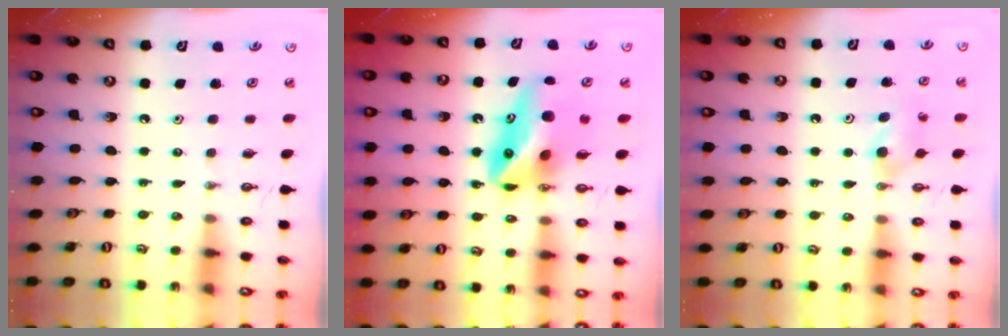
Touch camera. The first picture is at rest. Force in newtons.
{"total": 10.9, "press": 10.8, "slide": 1.6}
{"total": 4.7, "press": 4.7, "slide": 0.2}